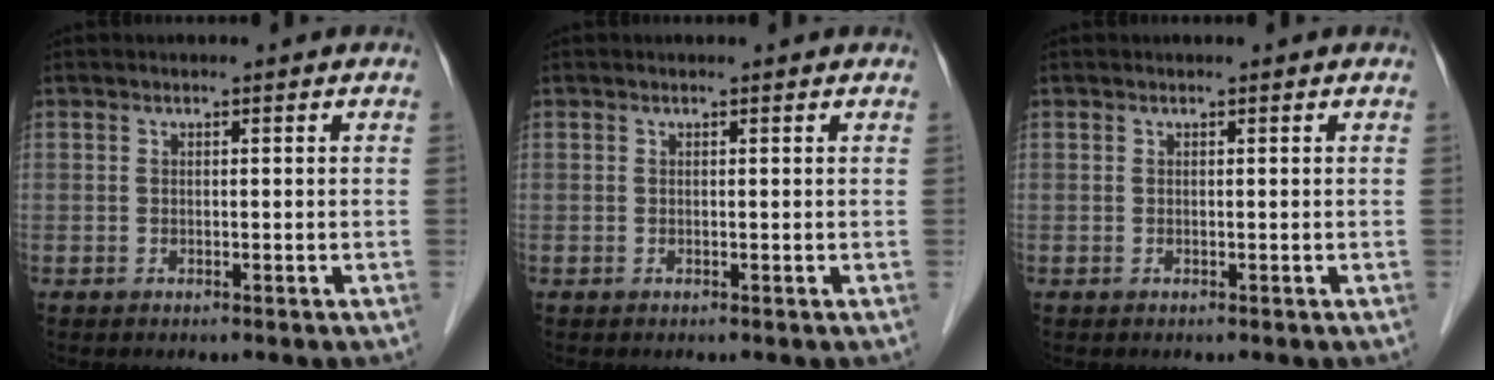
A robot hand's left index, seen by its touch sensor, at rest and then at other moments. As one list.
[{"total": 0.7, "force": [0.7, 0.1, 0.1], "torque": [-0.006, 0.005, 0.005]}, {"total": 0.0}]